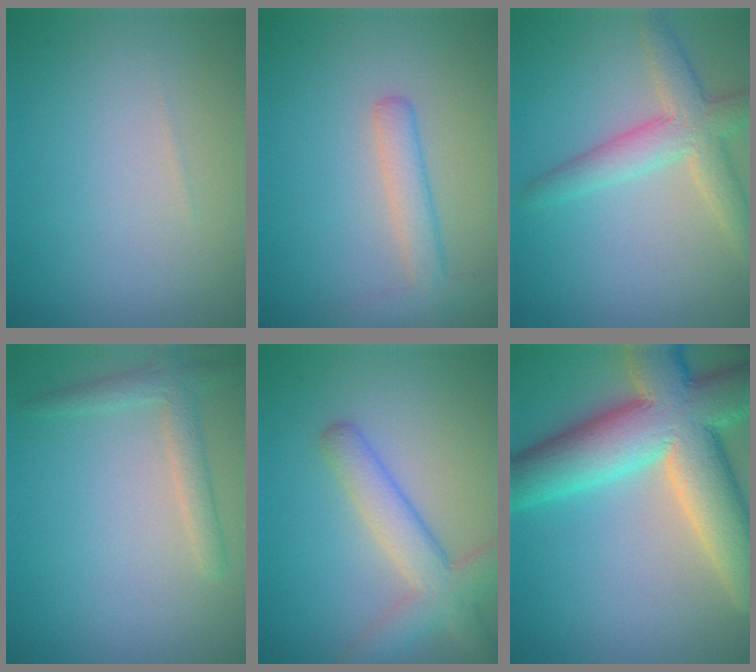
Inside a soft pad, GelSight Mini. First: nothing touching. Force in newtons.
{"total": 2.3, "press": 2.3, "slide": 0.1}
{"total": 4.5, "press": 4.5, "slide": 0.1}
{"total": 2.3, "press": 2.2, "slide": 0.2}
{"total": 4.8, "press": 4.8, "slide": 0.2}
{"total": 13.3, "press": 13.3, "slide": 1.1}